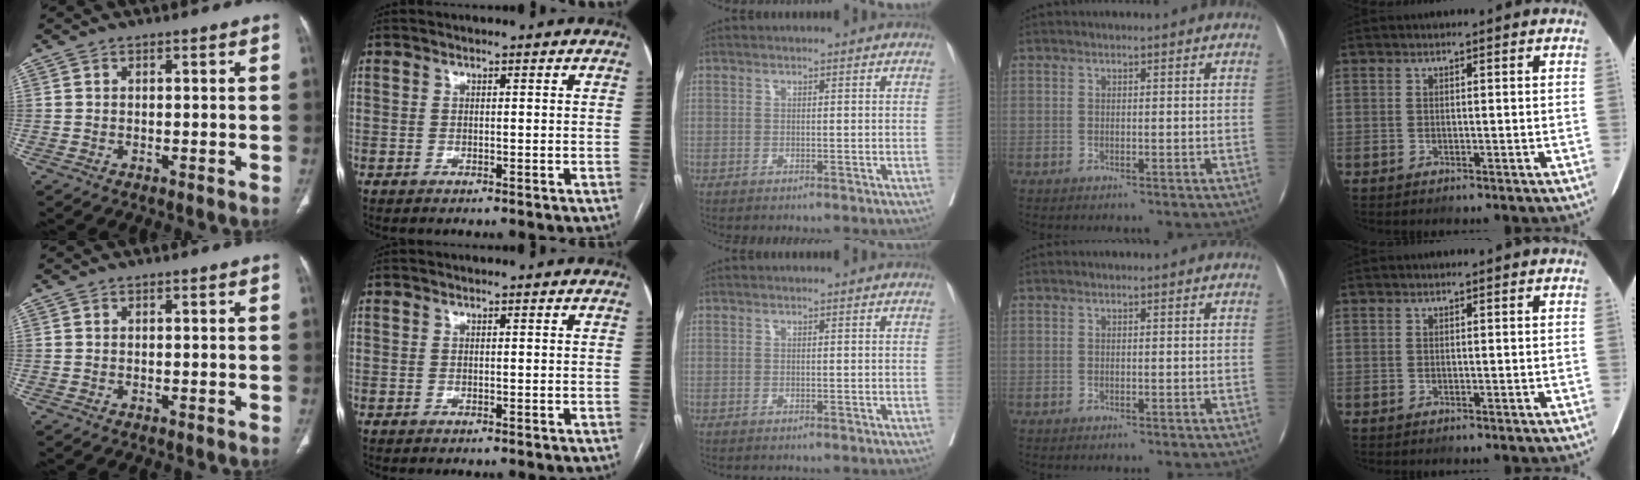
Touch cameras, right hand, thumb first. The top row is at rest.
{}